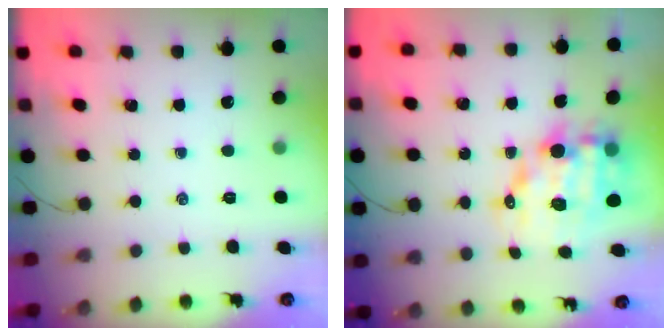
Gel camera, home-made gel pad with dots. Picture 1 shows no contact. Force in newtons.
{"total": 12.9, "press": 12.4, "slide": 3.4}